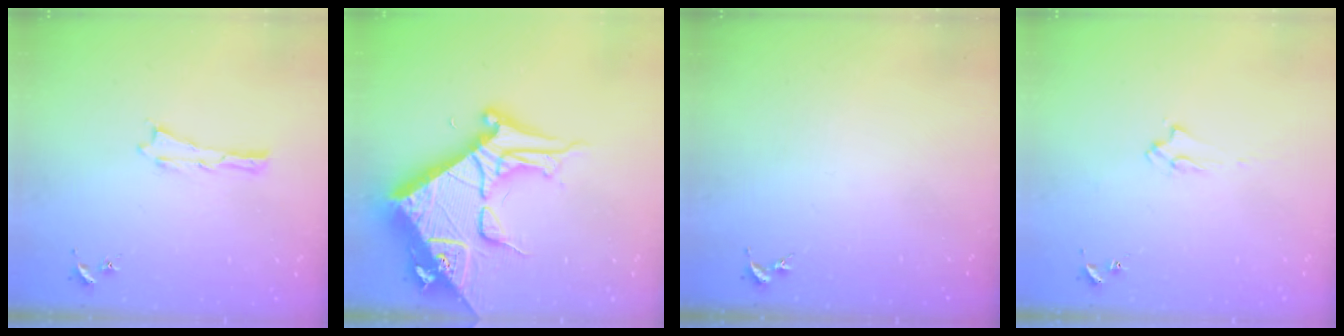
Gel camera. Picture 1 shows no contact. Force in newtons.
{"total": 15.4, "press": 15.3, "slide": 1.7}
{"total": 0.0}
{"total": 2.0, "press": 2.0, "slide": 0.3}